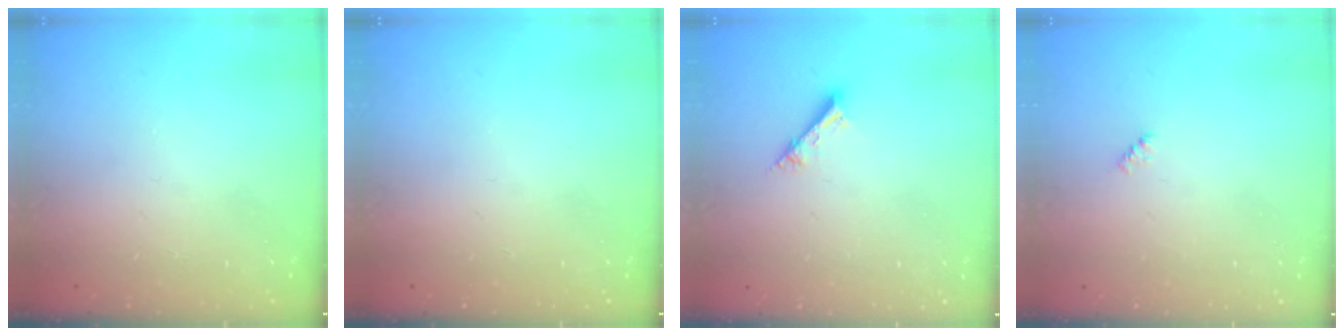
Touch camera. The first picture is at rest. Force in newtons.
{"total": 0.0}
{"total": 2.6, "press": 2.6, "slide": 0.2}
{"total": 2.4, "press": 2.4, "slide": 0.4}